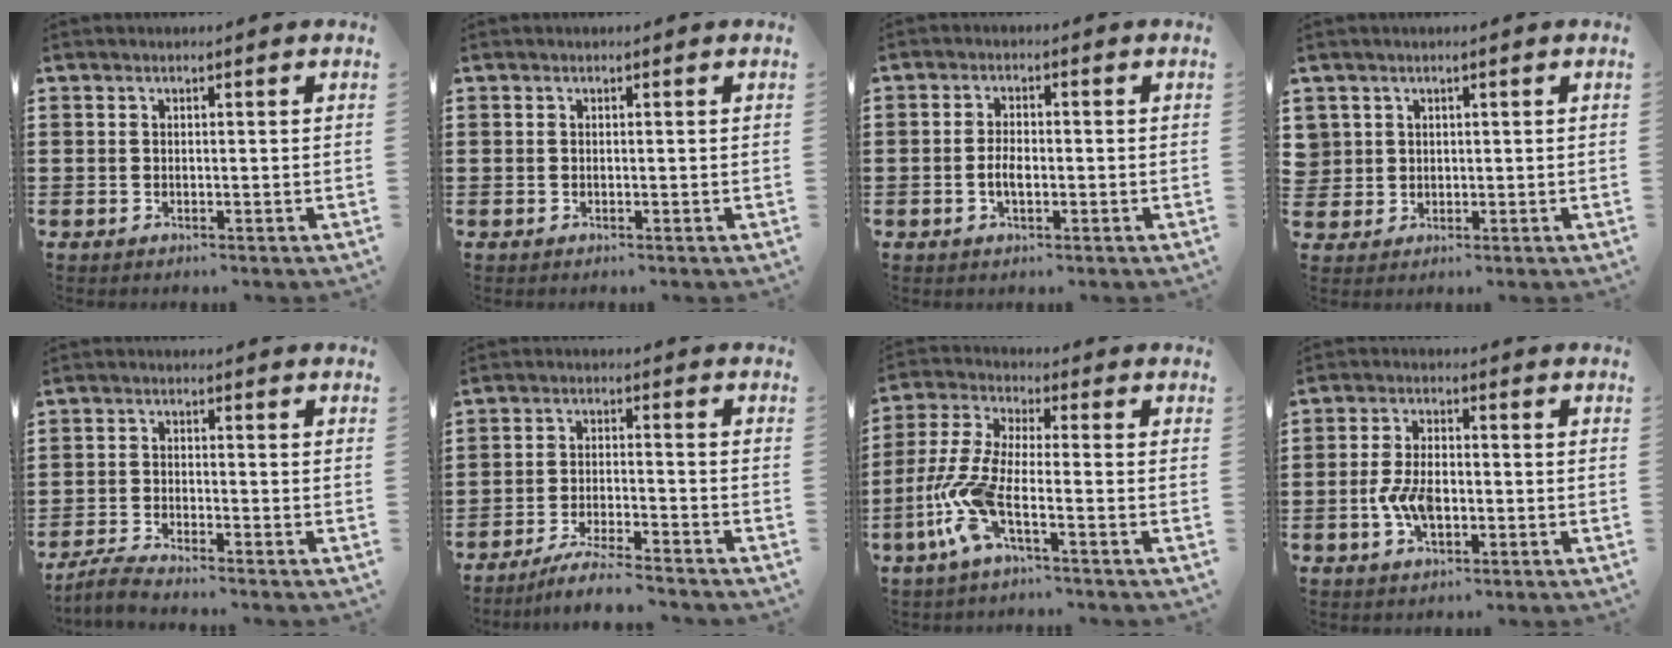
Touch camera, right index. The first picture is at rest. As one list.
[{"total": 0.0}, {"total": 2.9, "force": [-0.7, 1.3, 2.5], "torque": [-0.061, -0.003, -0.017]}, {"total": 2.2, "force": [0.9, 2.0, 0.0], "torque": [-0.011, 0.010, 0.016]}, {"total": 2.9, "force": [-2.8, -0.2, 0.8], "torque": [-0.023, -0.001, -0.059]}, {"total": 4.7, "force": [-4.5, -0.3, 1.6], "torque": [-0.035, -0.006, -0.088]}, {"total": 8.2, "force": [-3.7, 2.4, 6.8], "torque": [-0.188, -0.018, -0.079]}, {"total": 5.6, "force": [-1.3, 2.8, 4.7], "torque": [-0.105, -0.003, -0.024]}]